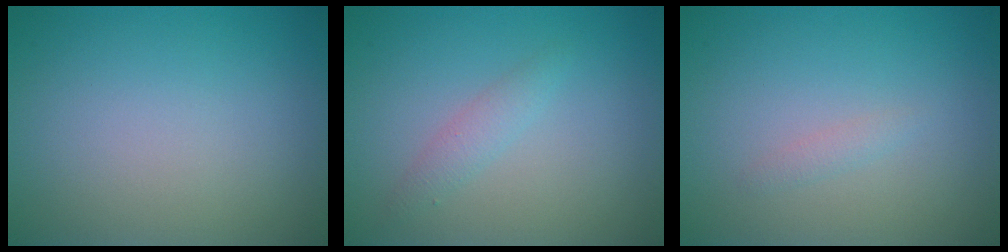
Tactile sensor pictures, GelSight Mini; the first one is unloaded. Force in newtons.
{"total": 1.4, "press": 1.4, "slide": 0.1}
{"total": 0.7, "press": 0.7, "slide": 0.0}